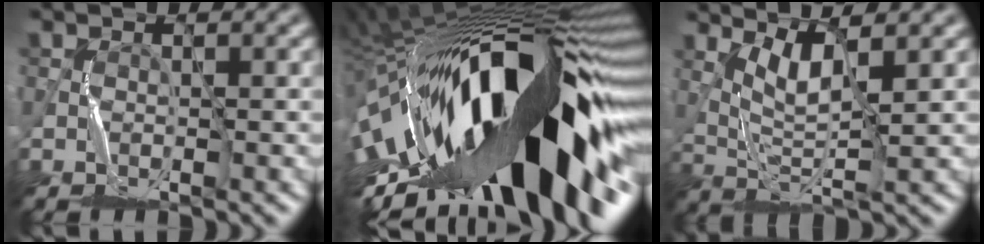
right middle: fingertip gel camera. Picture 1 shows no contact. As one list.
[{"total": 21.1, "force": [-3.9, 7.9, 19.2], "torque": [-0.323, -0.019, -0.081]}, {"total": 4.2, "force": [2.3, 0.2, 3.5], "torque": [-0.079, -0.005, 0.055]}]